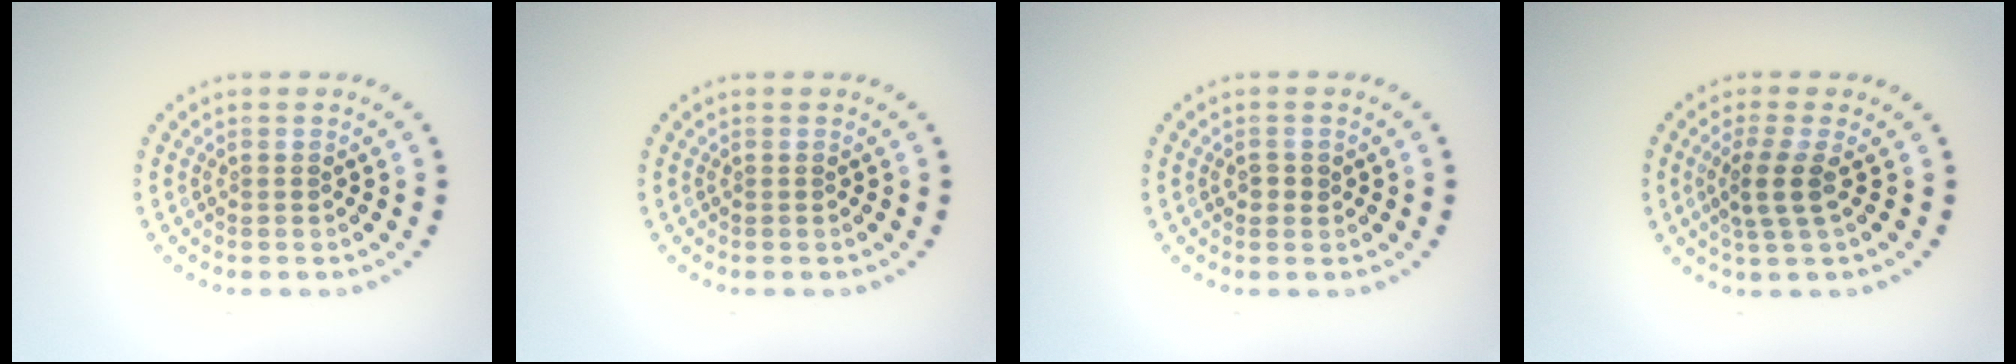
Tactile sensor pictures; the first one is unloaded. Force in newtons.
{"total": 0.0}
{"total": 1.1, "press": 1.1, "slide": 0.4}
{"total": 2.5, "press": 2.0, "slide": 1.6}